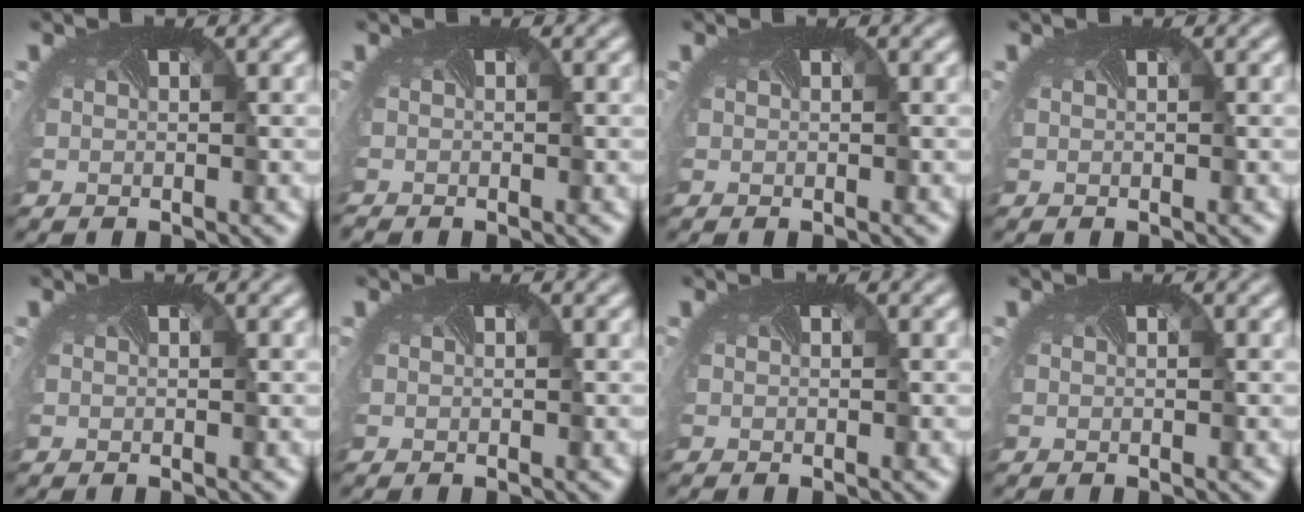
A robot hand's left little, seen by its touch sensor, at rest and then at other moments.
{"total": 0.8, "force": [-0.7, -0.4, -0.1], "torque": [-0.002, -0.005, -0.012]}
{"total": 0.0}
{"total": 0.0}
{"total": 0.0}
{"total": 0.0}
{"total": 0.0}
{"total": 0.0}